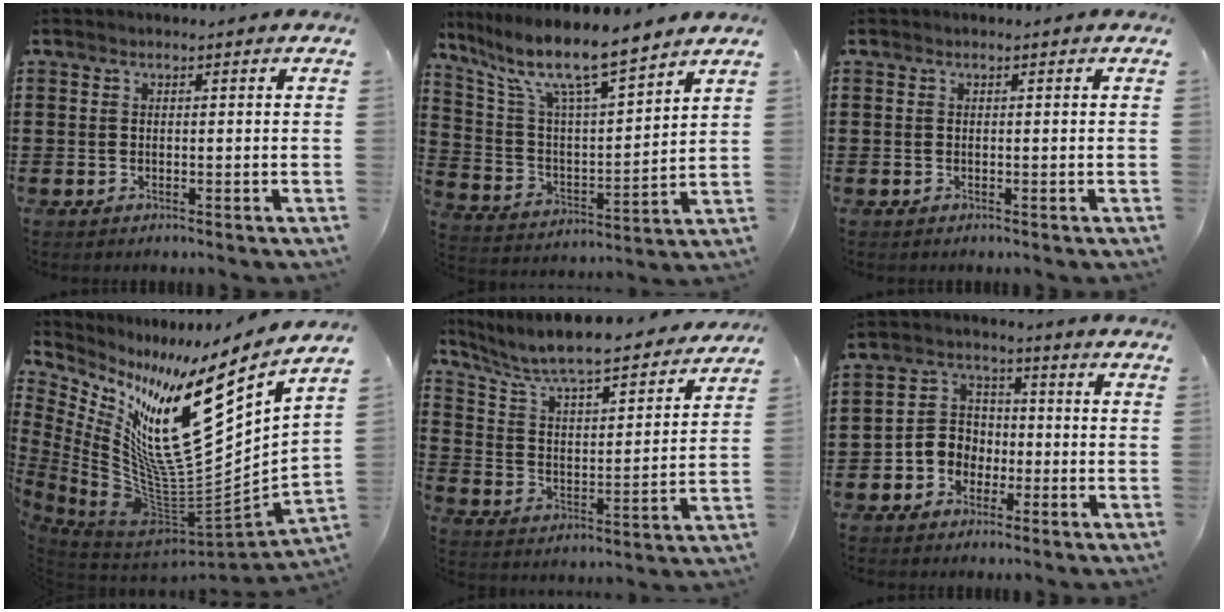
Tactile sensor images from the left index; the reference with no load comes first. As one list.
[{"total": 10.3, "force": [8.3, 1.6, 5.9], "torque": [-0.149, -0.049, 0.139]}, {"total": 0.0}, {"total": 17.4, "force": [6.3, 5.4, 15.3], "torque": [-0.263, -0.070, 0.095]}, {"total": 7.2, "force": [6.7, 0.0, 2.7], "torque": [-0.082, -0.054, 0.108]}, {"total": 5.0, "force": [-1.9, 4.5, 1.2], "torque": [-0.045, 0.008, -0.043]}]